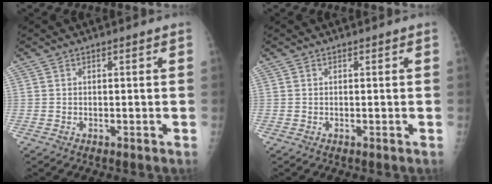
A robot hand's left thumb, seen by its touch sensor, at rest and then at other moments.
{"total": 0.0}